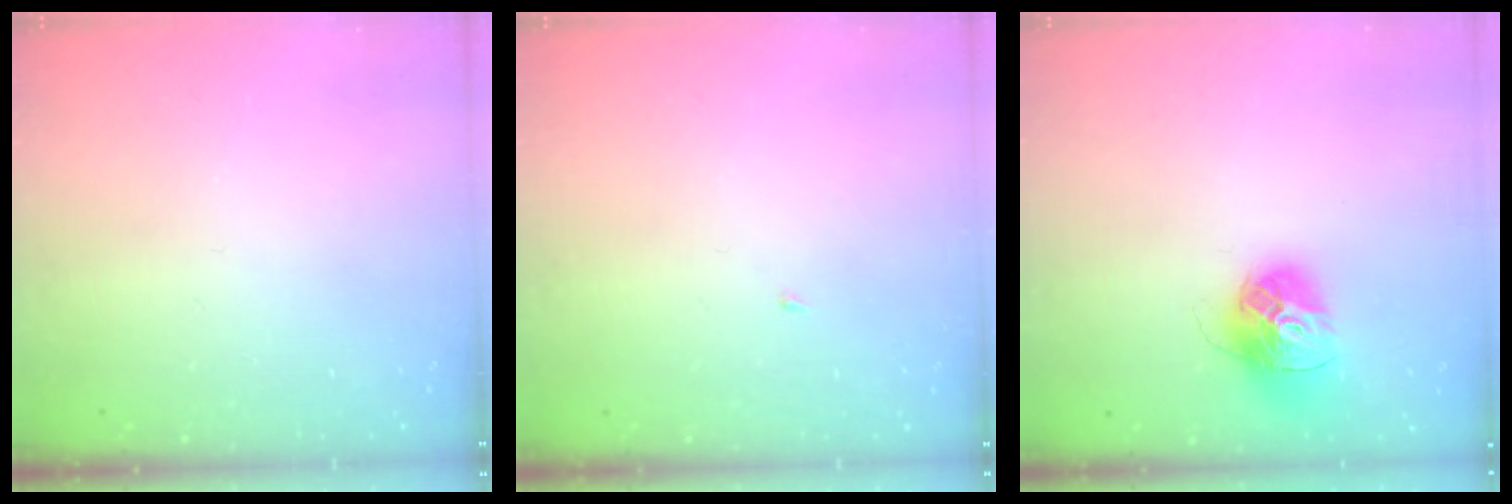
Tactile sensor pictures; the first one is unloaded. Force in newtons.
{"total": 1.8, "press": 1.8, "slide": 0.2}
{"total": 15.1, "press": 15.0, "slide": 1.5}